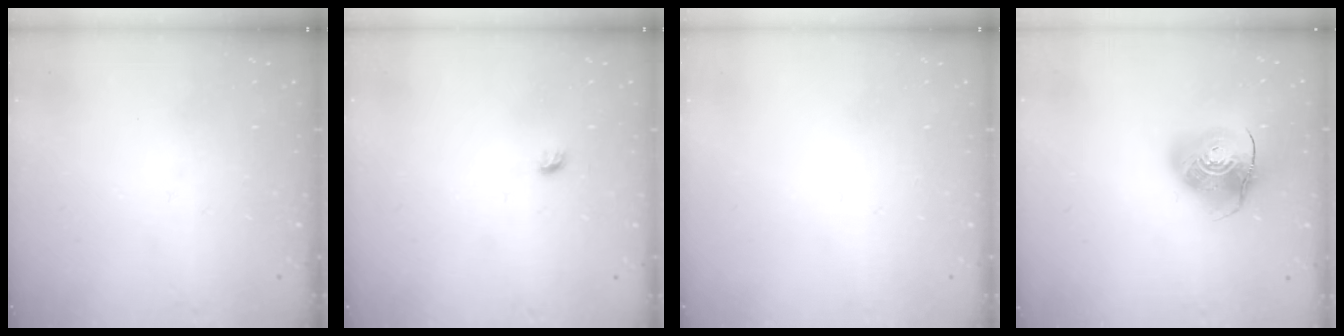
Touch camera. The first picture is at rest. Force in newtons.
{"total": 3.6, "press": 3.5, "slide": 1.0}
{"total": 0.0}
{"total": 10.8, "press": 10.6, "slide": 1.7}